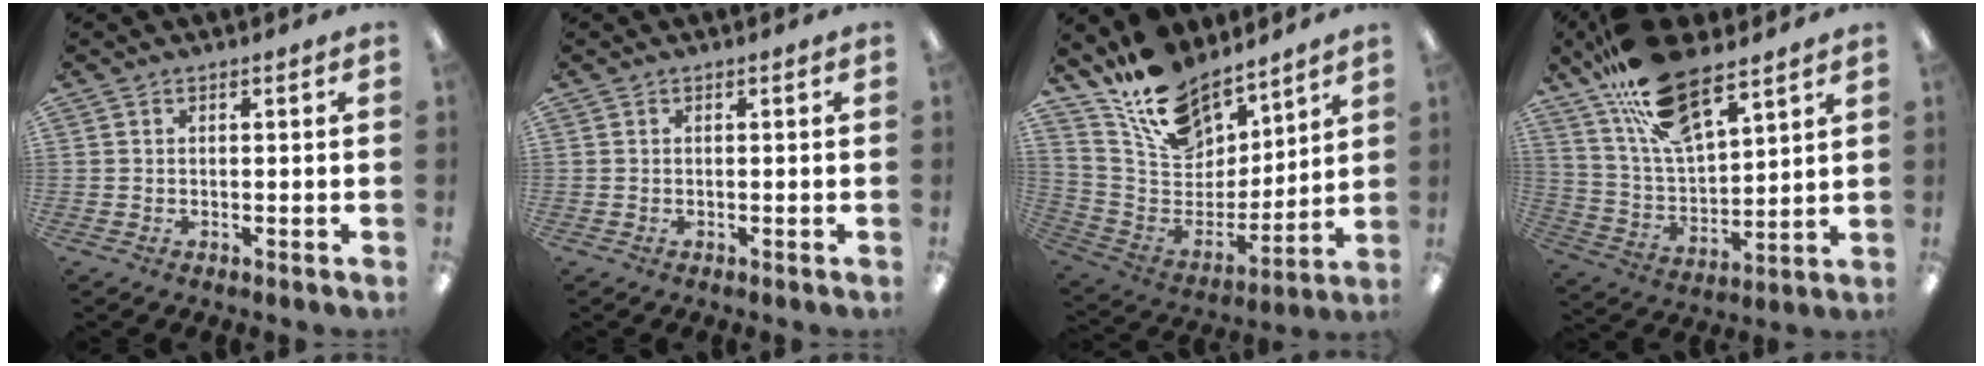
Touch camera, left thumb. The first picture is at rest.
{"total": 0.0}
{"total": 17.8, "force": [14.0, 9.0, 6.4], "torque": [-0.138, -0.091, 0.262]}
{"total": 19.1, "force": [13.5, 7.2, 11.5], "torque": [-0.219, -0.060, 0.240]}